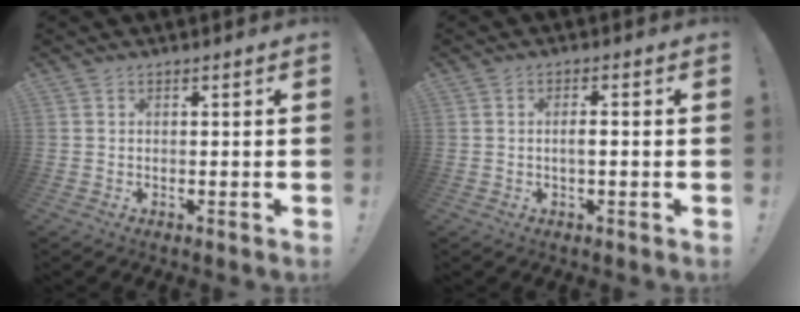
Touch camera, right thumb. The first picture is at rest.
{"total": 2.4, "force": [-0.6, 0.5, 2.3], "torque": [-0.041, 0.003, -0.012]}